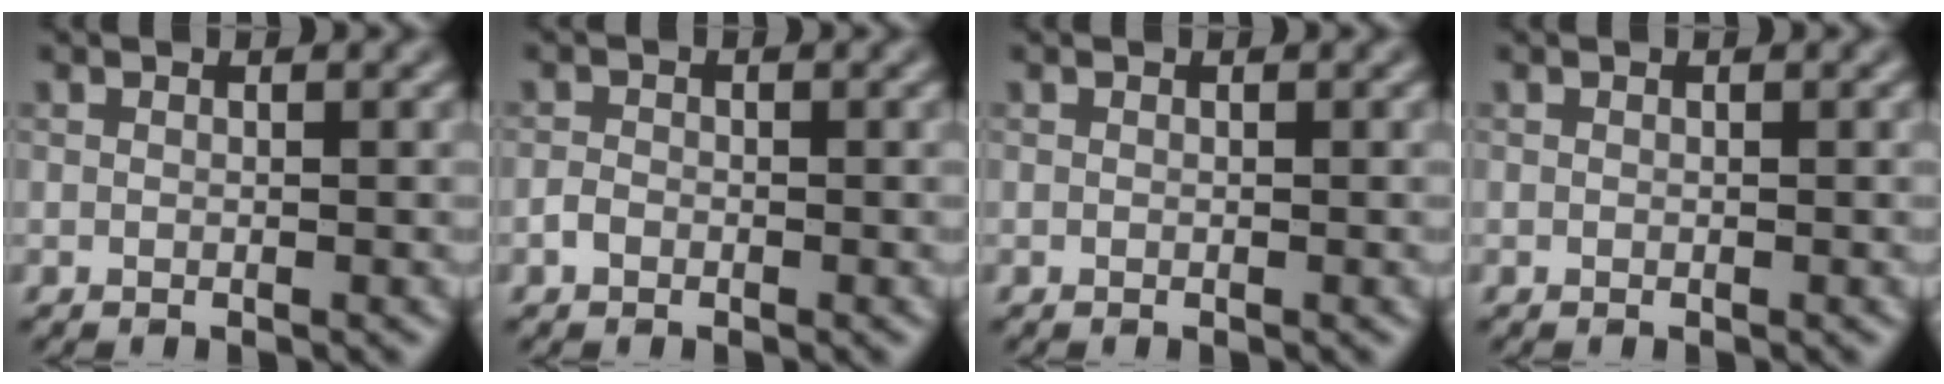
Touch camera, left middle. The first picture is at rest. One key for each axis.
{"total": 0.9, "fx": -0.5, "fy": 0.7, "fz": 0.4, "tx": -0.006, "ty": -0.001, "tz": -0.013}
{"total": 0.0}
{"total": 0.0}